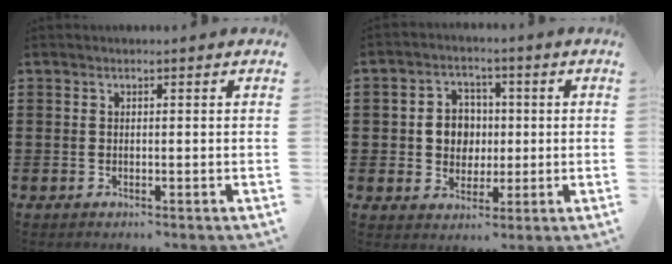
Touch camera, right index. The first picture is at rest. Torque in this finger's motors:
{"motor_torque": [1.25, -0.21, 0.55, 0.13]}